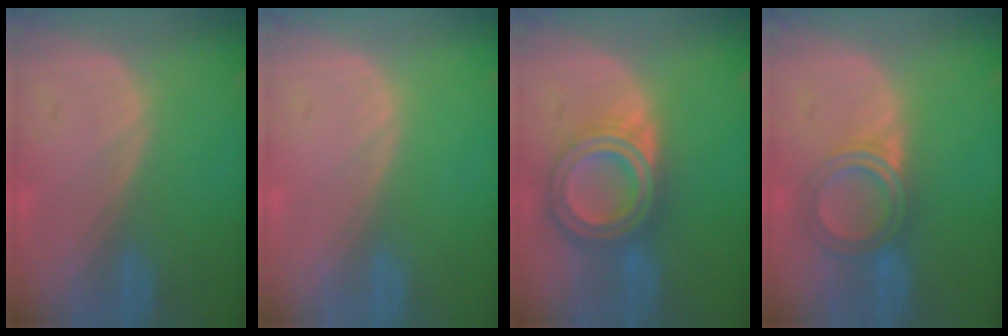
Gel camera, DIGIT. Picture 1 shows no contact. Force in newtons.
{"total": 0.0}
{"total": 8.0, "press": 8.0, "slide": 0.5}
{"total": 5.0, "press": 5.0, "slide": 0.4}